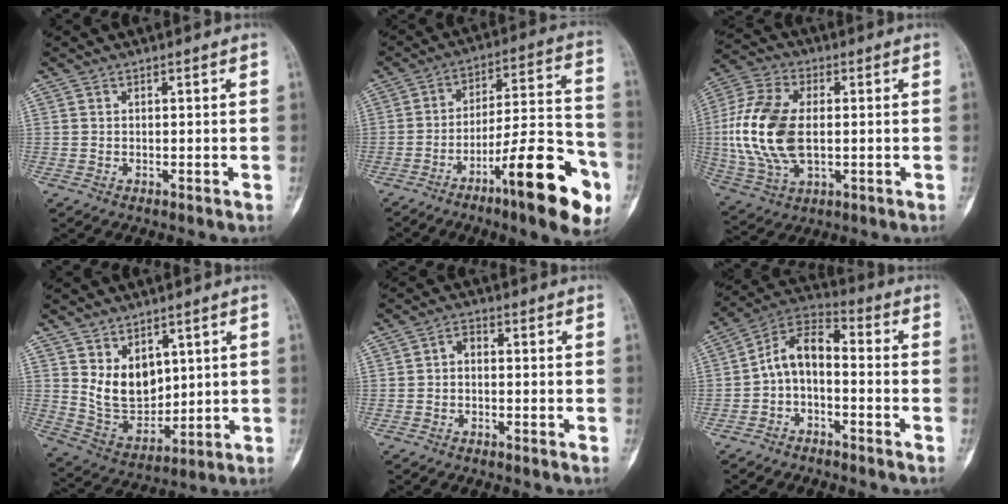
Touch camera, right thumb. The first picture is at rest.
{"total": 20.0, "force": [-9.7, 4.5, 17.0], "torque": [-0.243, 0.065, -0.143]}
{"total": 17.0, "force": [0.1, 9.9, 13.9], "torque": [-0.297, 0.004, 0.006]}
{"total": 9.9, "force": [3.5, 6.9, 6.0], "torque": [-0.070, -0.040, 0.089]}
{"total": 1.9, "force": [-0.3, 1.2, 1.5], "torque": [-0.016, 0.010, -0.012]}
{"total": 8.6, "force": [-2.0, 4.9, 6.9], "torque": [-0.115, 0.054, -0.053]}